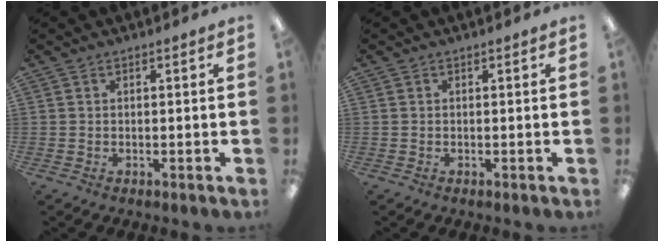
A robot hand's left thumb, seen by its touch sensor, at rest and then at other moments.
{"total": 0.0}